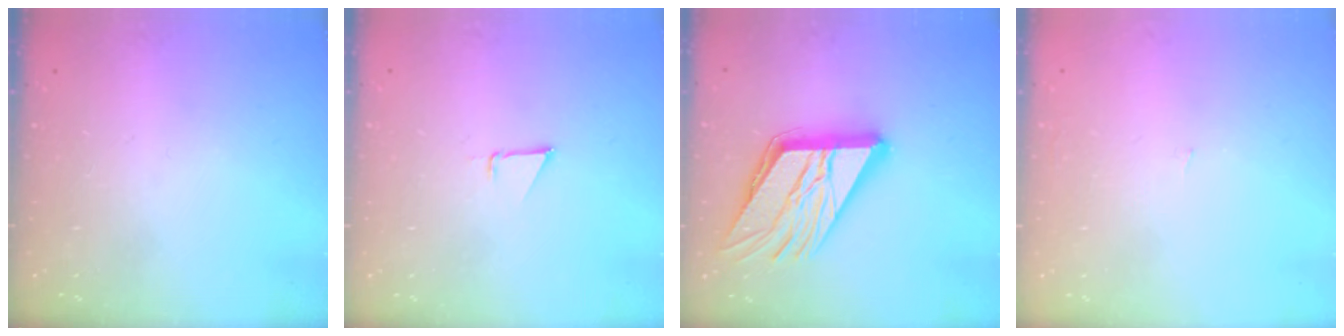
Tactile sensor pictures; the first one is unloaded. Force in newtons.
{"total": 1.9, "press": 1.9, "slide": 0.0}
{"total": 21.5, "press": 21.3, "slide": 2.9}
{"total": 0.9, "press": 0.9, "slide": 0.0}